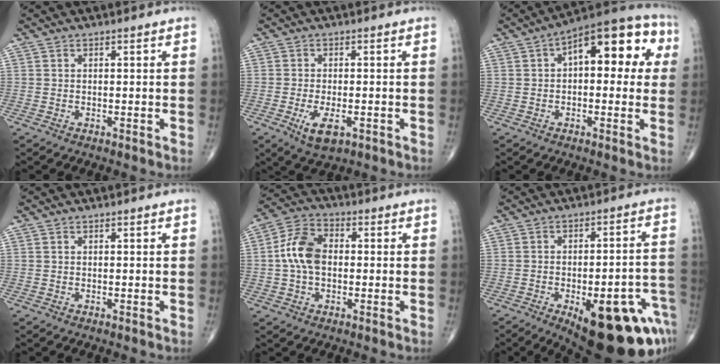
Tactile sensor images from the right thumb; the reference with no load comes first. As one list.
[{"total": 5.4, "force": [-2.1, 2.3, 4.4], "torque": [-0.078, -0.007, -0.030]}, {"total": 15.9, "force": [3.6, 7.7, 13.4], "torque": [-0.135, 0.037, 0.039]}, {"total": 0.0}, {"total": 9.0, "force": [0.0, 5.9, 6.8], "torque": [-0.128, 0.025, -0.009]}, {"total": 24.5, "force": [-11.3, 9.3, 19.6], "torque": [-0.172, 0.049, -0.137]}]